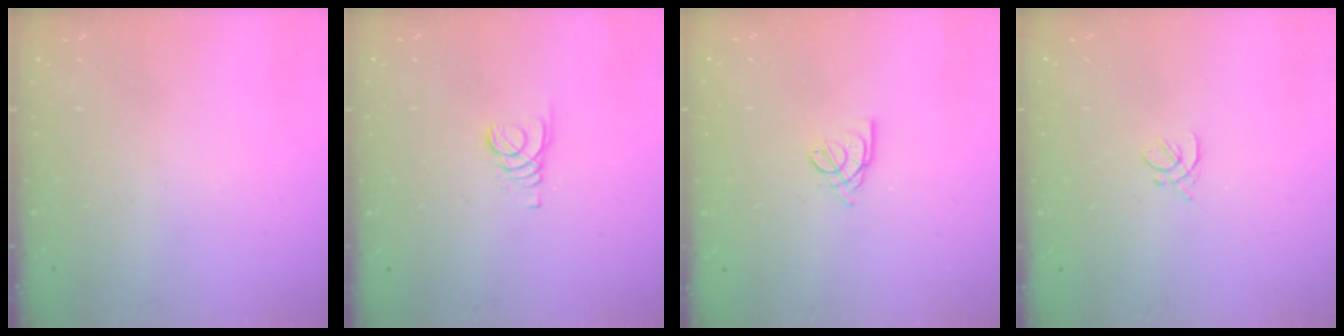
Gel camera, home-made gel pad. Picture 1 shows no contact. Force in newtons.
{"total": 1.6, "press": 1.6, "slide": 0.2}
{"total": 3.0, "press": 2.9, "slide": 0.5}
{"total": 2.0, "press": 1.9, "slide": 0.7}